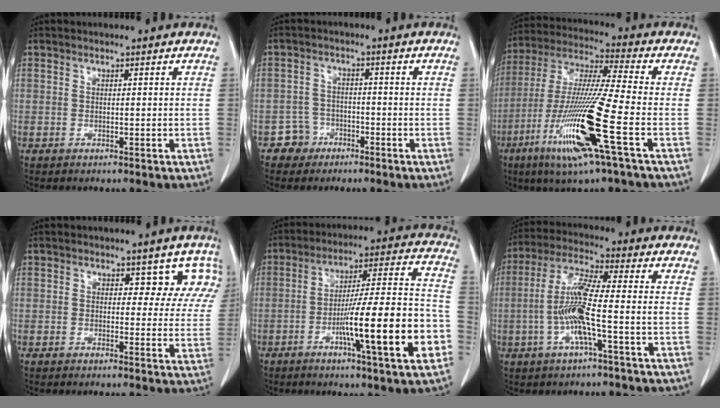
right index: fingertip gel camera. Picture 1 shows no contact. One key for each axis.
{"total": 3.7, "fx": -2.2, "fy": 2.9, "fz": -0.4, "tx": 0.013, "ty": 0.015, "tz": -0.038}
{"total": 17.7, "fx": -6.8, "fy": -0.6, "fz": 16.3, "tx": -0.346, "ty": -0.029, "tz": -0.135}
{"total": 5.3, "fx": 3.3, "fy": 3.5, "fz": 2.2, "tx": 0.005, "ty": 0.000, "tz": 0.015}
{"total": 18.8, "fx": -6.6, "fy": 0.7, "fz": 17.6, "tx": -0.248, "ty": 0.006, "tz": -0.100}
{"total": 9.9, "fx": -2.2, "fy": 0.2, "fz": 9.6, "tx": -0.200, "ty": 0.004, "tz": -0.050}